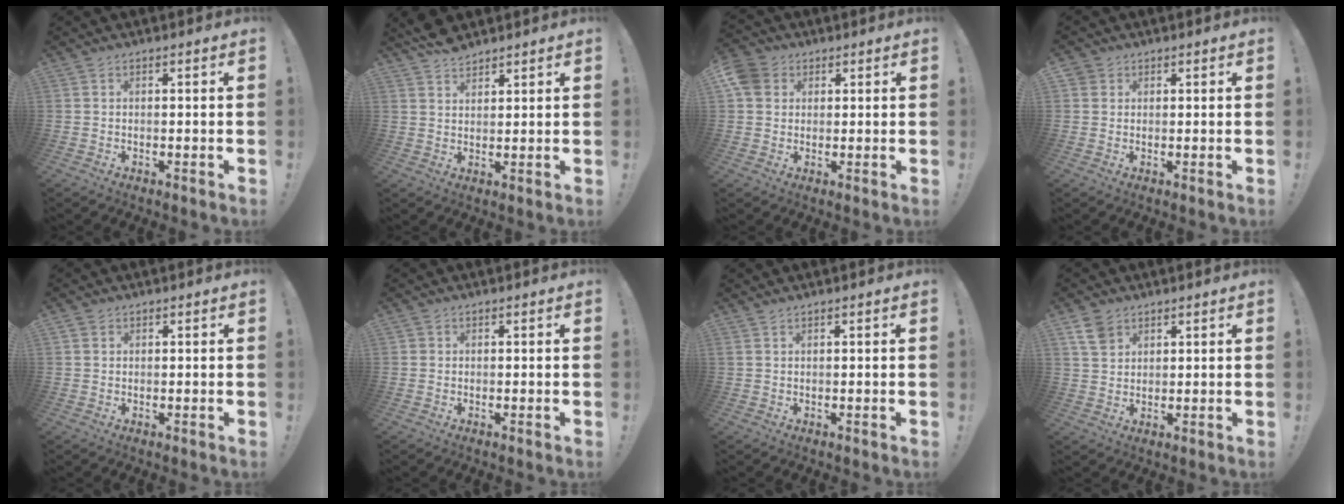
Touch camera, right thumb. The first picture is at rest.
{"total": 4.7, "force": [4.0, 2.1, 1.5], "torque": [-0.025, -0.023, 0.075]}
{"total": 6.6, "force": [2.4, 5.7, 2.4], "torque": [-0.046, -0.002, 0.048]}
{"total": 2.3, "force": [1.2, 1.8, 0.5], "torque": [-0.008, -0.002, 0.023]}
{"total": 1.2, "force": [0.8, 0.9, 0.3], "torque": [0.002, -0.002, 0.013]}
{"total": 1.0, "force": [0.3, 0.9, 0.2], "torque": [-0.004, 0.002, 0.005]}
{"total": 0.6, "force": [0.5, 0.1, 0.2], "torque": [-0.007, 0.003, 0.011]}
{"total": 6.1, "force": [3.8, 3.9, 2.7], "torque": [-0.039, -0.014, 0.074]}